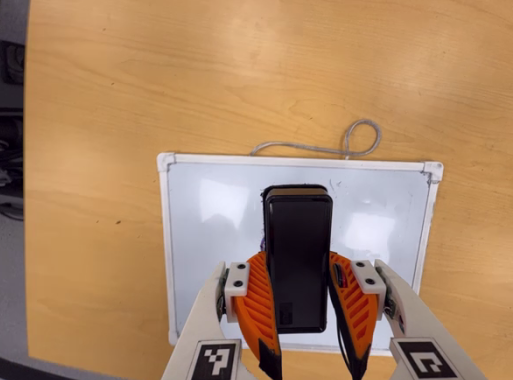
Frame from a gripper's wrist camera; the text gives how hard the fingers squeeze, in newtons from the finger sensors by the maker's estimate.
{"total": 10.0, "left": 8.1, "right": 11.9}